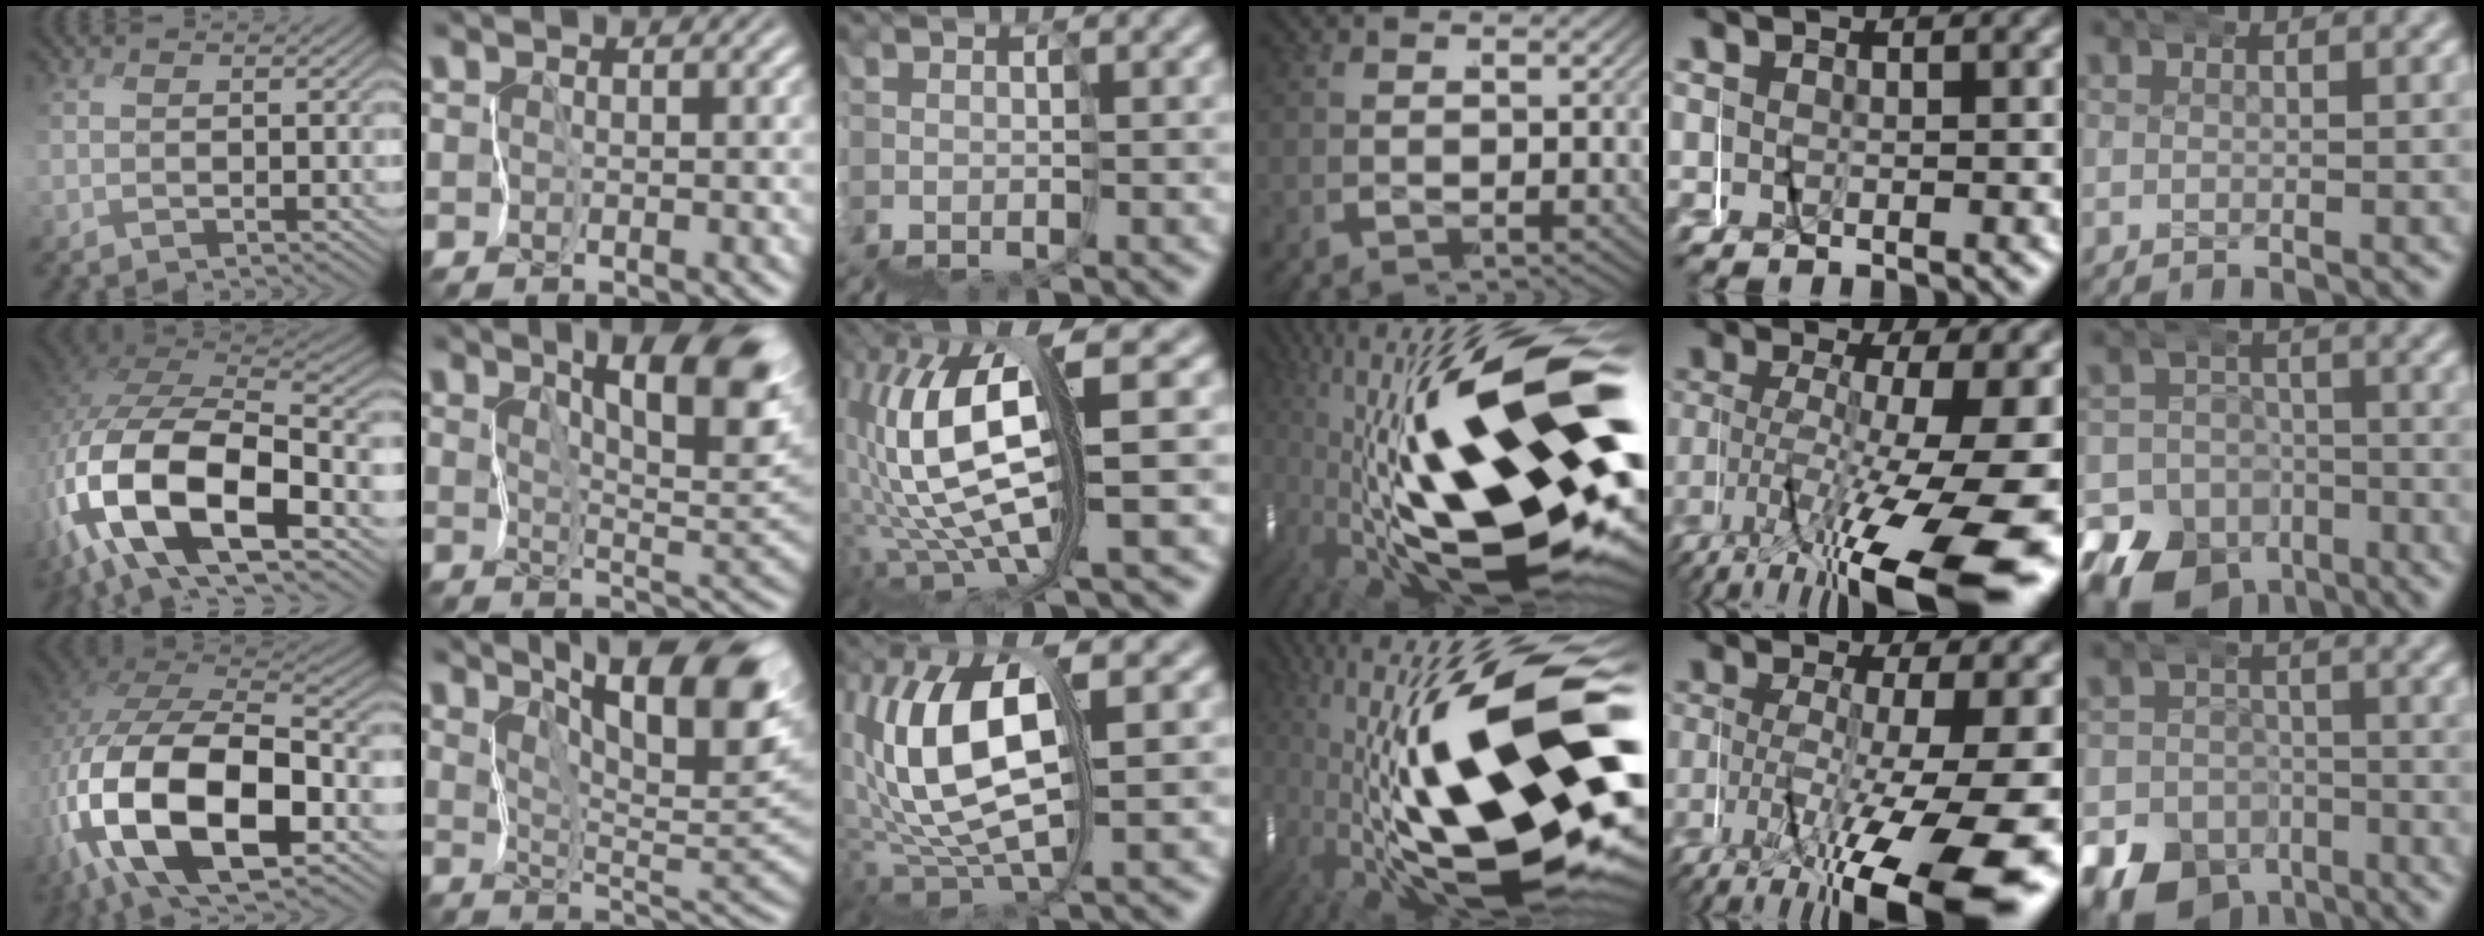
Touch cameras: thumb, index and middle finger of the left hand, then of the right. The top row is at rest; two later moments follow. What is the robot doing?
{"motion": "wrap", "object": "masking tape"}